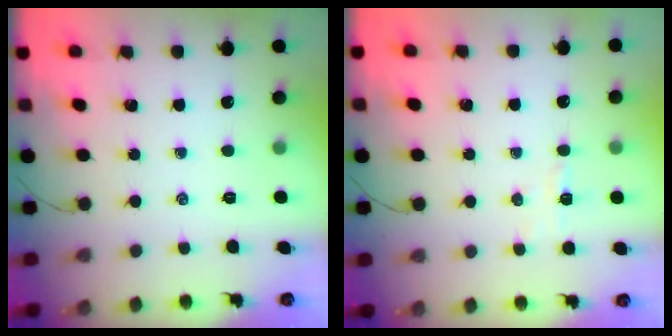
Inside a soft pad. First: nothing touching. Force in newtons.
{"total": 2.6, "press": 2.5, "slide": 0.9}